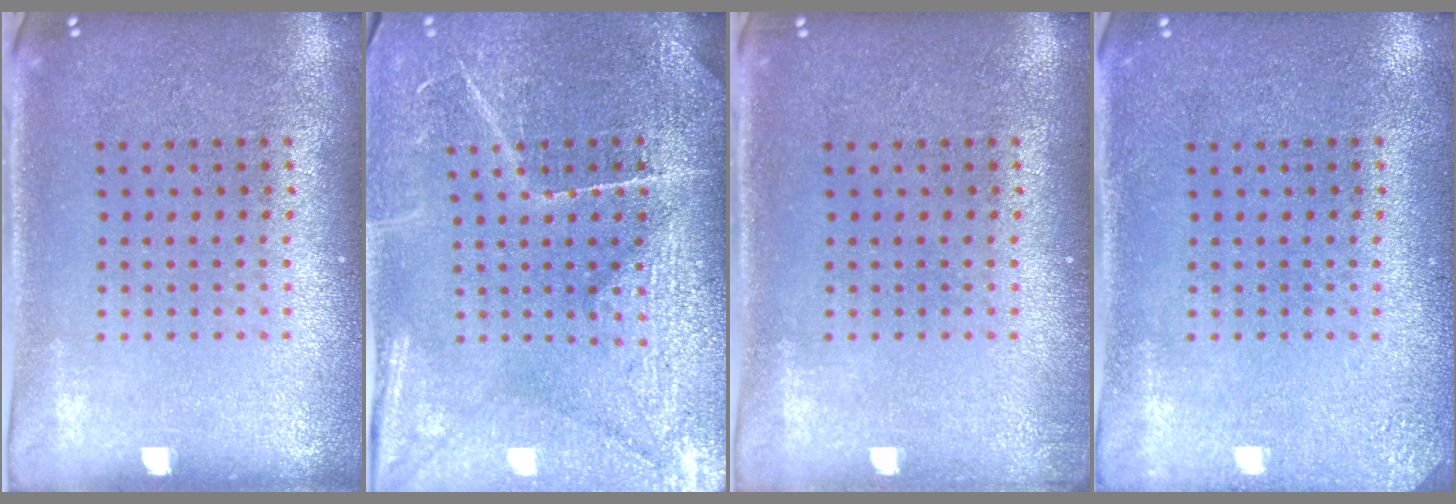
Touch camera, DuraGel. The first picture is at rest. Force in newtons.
{"total": 3.8, "press": 3.6, "slide": 1.1}
{"total": 0.7, "press": 0.7, "slide": 0.2}
{"total": 1.7, "press": 1.7, "slide": 0.2}